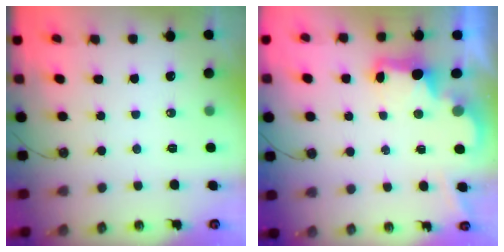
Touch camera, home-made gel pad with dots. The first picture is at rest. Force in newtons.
{"total": 2.6, "press": 2.6, "slide": 0.5}